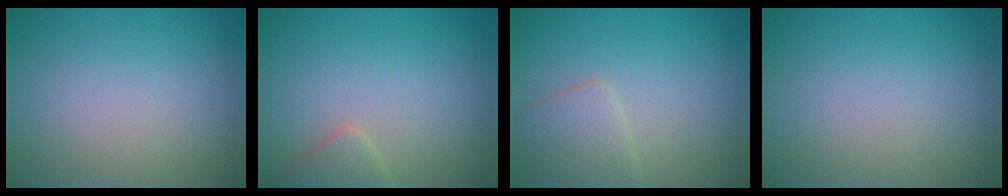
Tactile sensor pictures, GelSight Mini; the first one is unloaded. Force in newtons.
{"total": 1.9, "press": 1.9, "slide": 0.2}
{"total": 2.6, "press": 2.6, "slide": 0.1}
{"total": 0.0}